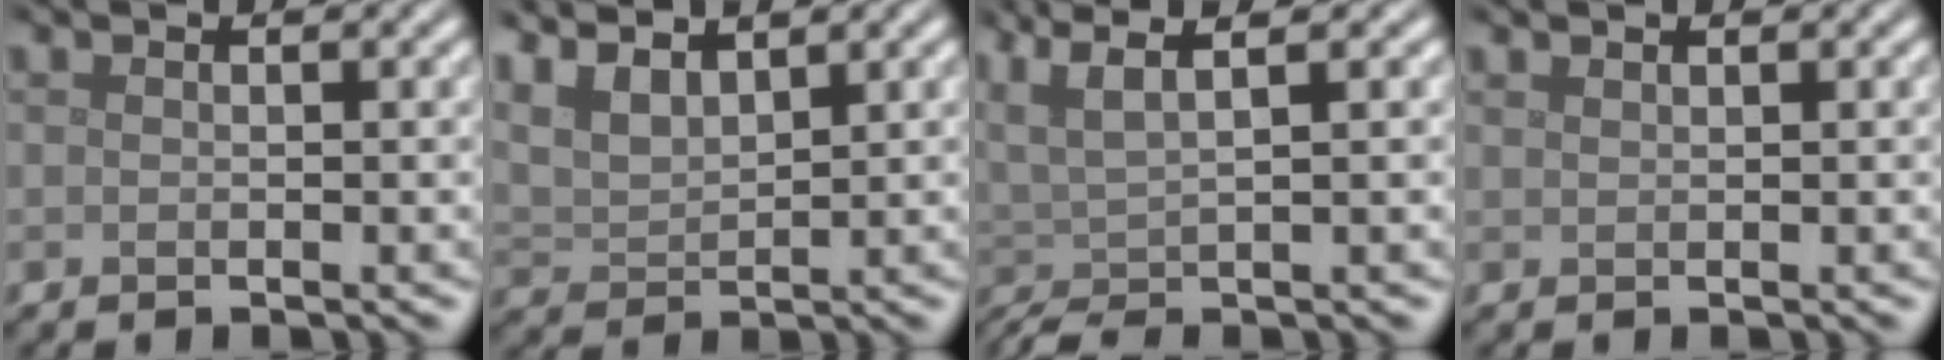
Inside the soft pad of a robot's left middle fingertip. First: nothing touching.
{"total": 4.6, "force": [3.8, 1.5, 2.1], "torque": [-0.049, 0.011, 0.064]}
{"total": 5.4, "force": [2.0, 1.2, 4.9], "torque": [-0.087, 0.015, 0.029]}
{"total": 0.5, "force": [0.5, 0.1, 0.1], "torque": [-0.001, 0.000, 0.012]}